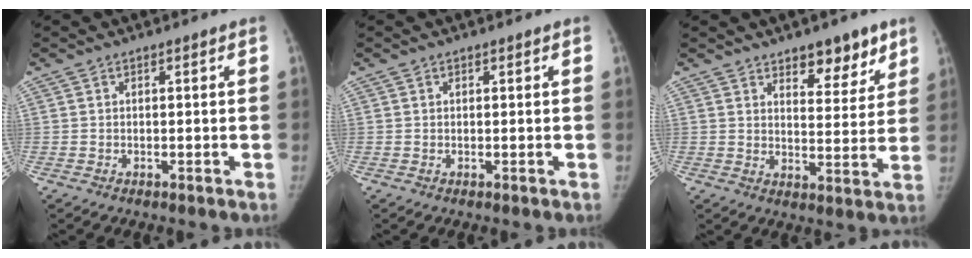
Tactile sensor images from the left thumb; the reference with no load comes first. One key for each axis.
{"total": 0.0}
{"total": 9.1, "fx": 6.2, "fy": 4.2, "fz": 5.2, "tx": -0.034, "ty": -0.040, "tz": 0.091}